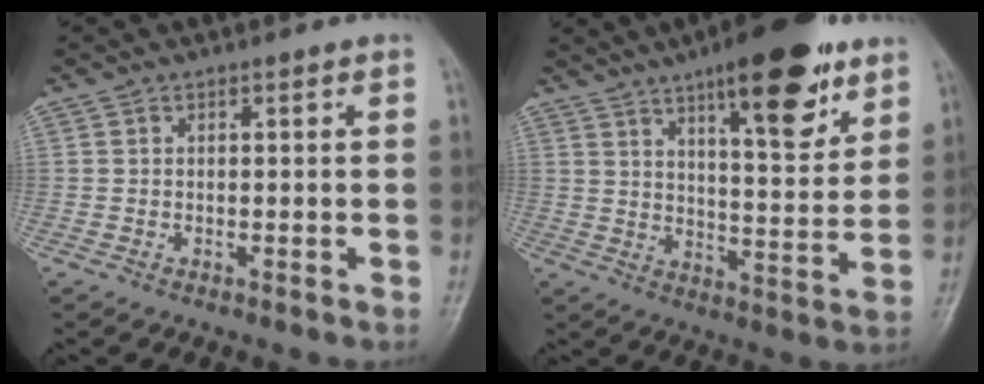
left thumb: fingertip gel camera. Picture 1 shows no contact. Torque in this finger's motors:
{"motor_torque": [2.47, 1.38, 1.45, -1.32, 0.10]}